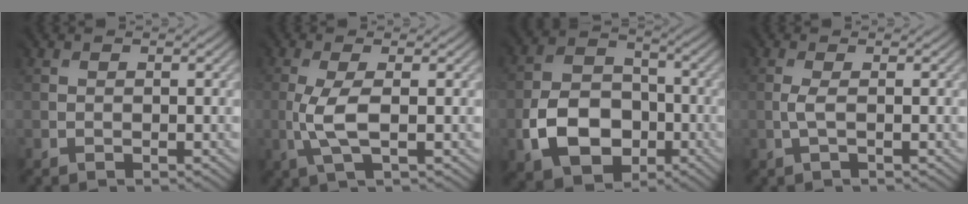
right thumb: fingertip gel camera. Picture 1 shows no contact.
{"total": 3.2, "force": [-0.7, 0.4, 3.1], "torque": [-0.084, 0.002, -0.017]}
{"total": 7.4, "force": [-3.1, 5.7, 3.6], "torque": [-0.075, -0.009, -0.064]}
{"total": 0.8, "force": [-0.3, -0.5, 0.5], "torque": [-0.021, 0.001, -0.008]}